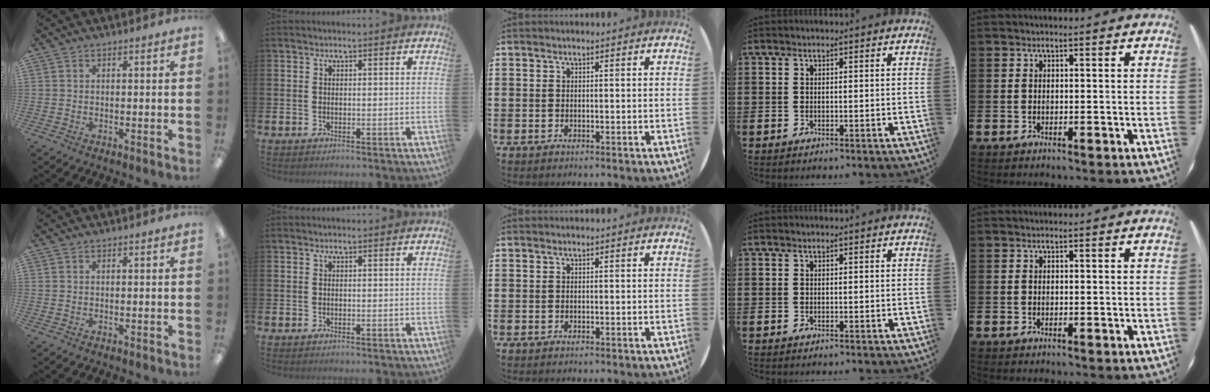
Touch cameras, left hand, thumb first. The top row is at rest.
{}